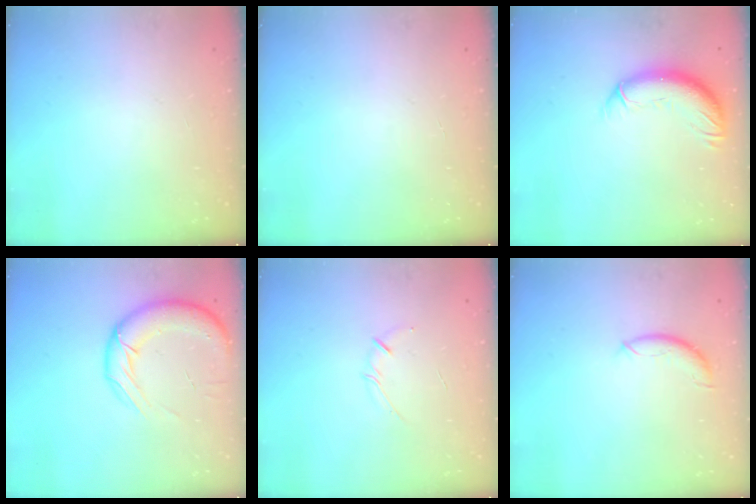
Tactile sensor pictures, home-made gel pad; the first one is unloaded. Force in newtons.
{"total": 0.0}
{"total": 11.7, "press": 11.5, "slide": 2.1}
{"total": 15.3, "press": 14.8, "slide": 3.8}
{"total": 3.3, "press": 3.2, "slide": 0.6}
{"total": 7.8, "press": 7.8, "slide": 0.5}